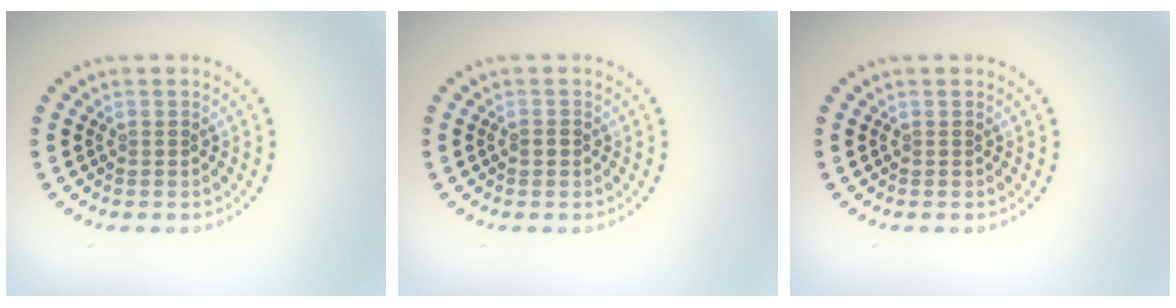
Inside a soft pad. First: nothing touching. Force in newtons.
{"total": 1.1, "press": 1.1, "slide": 0.1}
{"total": 0.0}